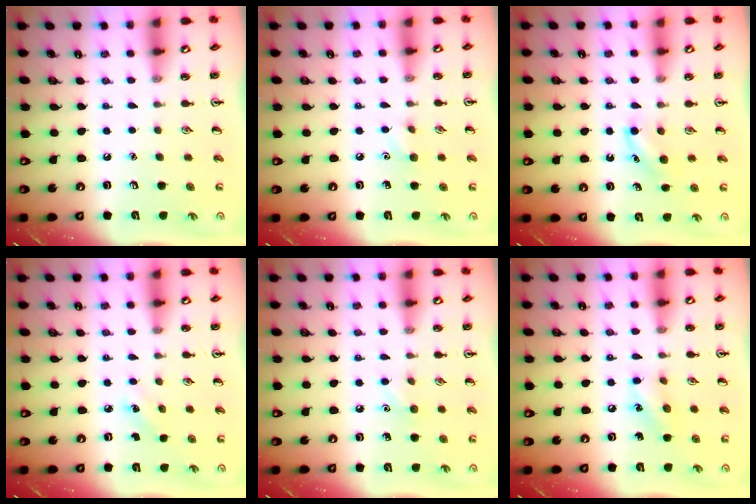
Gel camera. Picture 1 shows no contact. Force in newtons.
{"total": 5.4, "press": 5.3, "slide": 1.1}
{"total": 4.3, "press": 4.1, "slide": 1.3}
{"total": 1.9, "press": 1.7, "slide": 0.7}
{"total": 4.4, "press": 4.2, "slide": 1.4}
{"total": 7.6, "press": 7.5, "slide": 1.2}